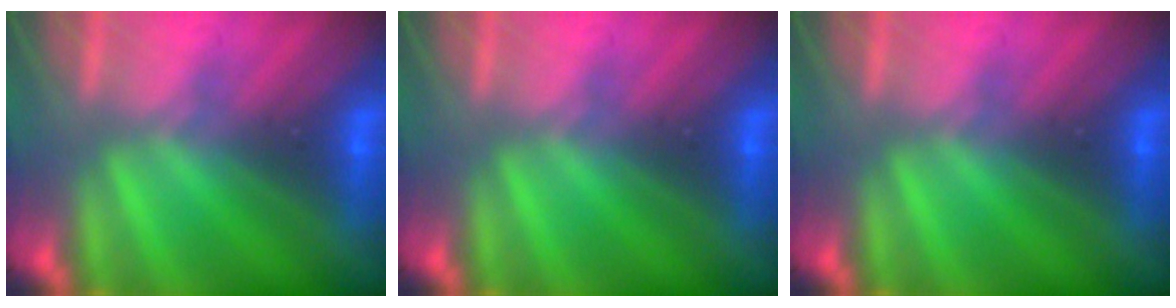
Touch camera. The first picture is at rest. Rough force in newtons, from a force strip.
{"total": 0.0}
{"total": 0.0}